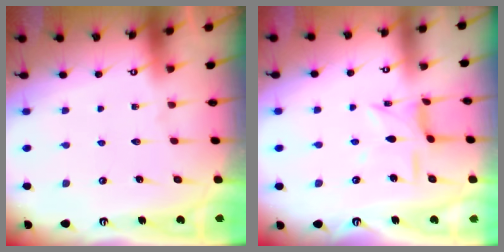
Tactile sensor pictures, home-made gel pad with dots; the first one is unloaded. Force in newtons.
{"total": 6.7, "press": 6.7, "slide": 0.3}